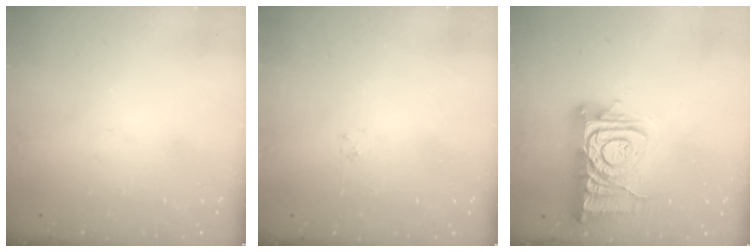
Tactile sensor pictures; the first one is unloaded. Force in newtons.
{"total": 0.8, "press": 0.8, "slide": 0.2}
{"total": 12.8, "press": 12.8, "slide": 1.4}